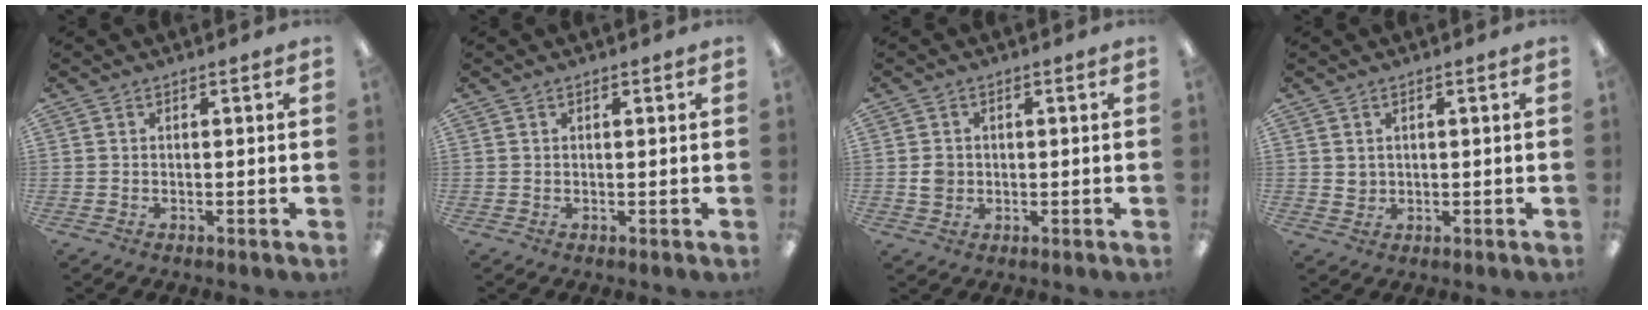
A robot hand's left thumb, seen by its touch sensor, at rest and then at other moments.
{"total": 0.6, "force": [0.4, 0.3, 0.3], "torque": [-0.006, 0.002, 0.007]}
{"total": 3.0, "force": [0.0, 2.7, 1.3], "torque": [-0.017, 0.002, -0.003]}
{"total": 2.0, "force": [1.0, 1.6, 0.4], "torque": [-0.001, -0.001, 0.017]}